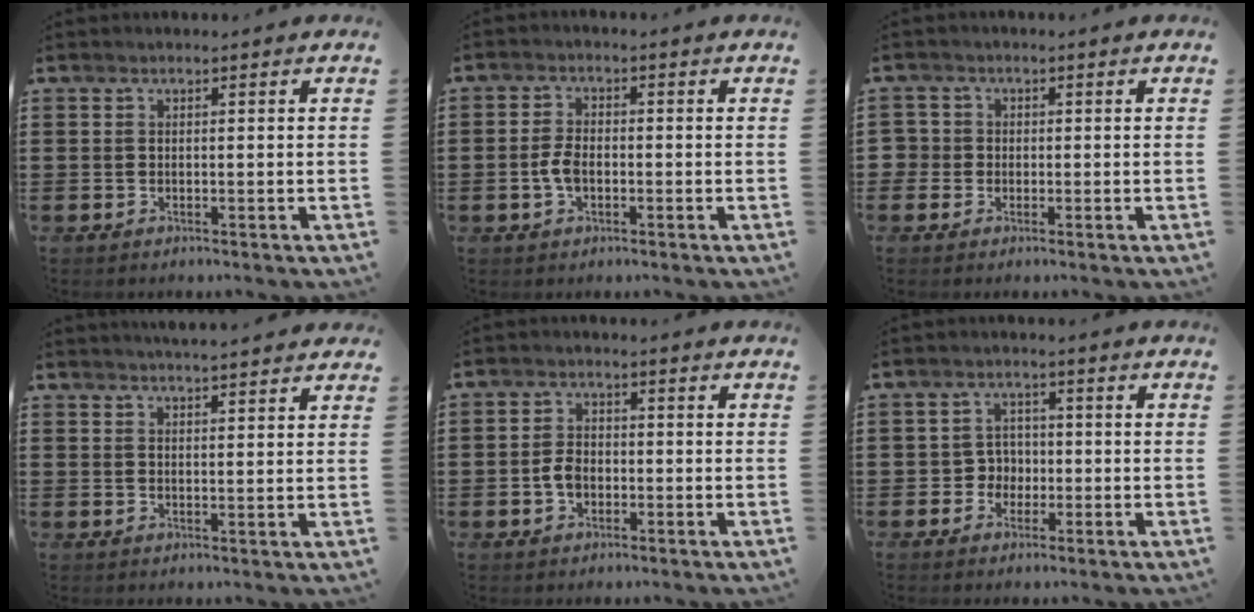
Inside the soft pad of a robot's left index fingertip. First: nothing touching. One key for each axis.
{"total": 3.6, "fx": -0.8, "fy": 2.0, "fz": 2.9, "tx": -0.077, "ty": -0.003, "tz": -0.021}
{"total": 2.3, "fx": -0.4, "fy": 2.3, "fz": 0.3, "tx": -0.025, "ty": 0.002, "tz": -0.015}
{"total": 2.6, "fx": 2.6, "fy": -0.2, "fz": 0.5, "tx": -0.016, "ty": -0.006, "tz": 0.048}
{"total": 3.3, "fx": -0.9, "fy": 2.3, "fz": 2.1, "tx": -0.057, "ty": -0.002, "tz": -0.022}
{"total": 3.3, "fx": -1.0, "fy": 3.0, "fz": 1.1, "tx": -0.031, "ty": 0.004, "tz": -0.024}